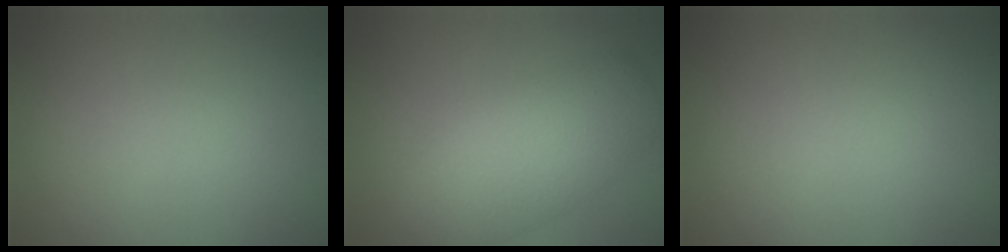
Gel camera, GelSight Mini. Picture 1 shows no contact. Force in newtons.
{"total": 5.1, "press": 5.1, "slide": 0.2}
{"total": 0.0}